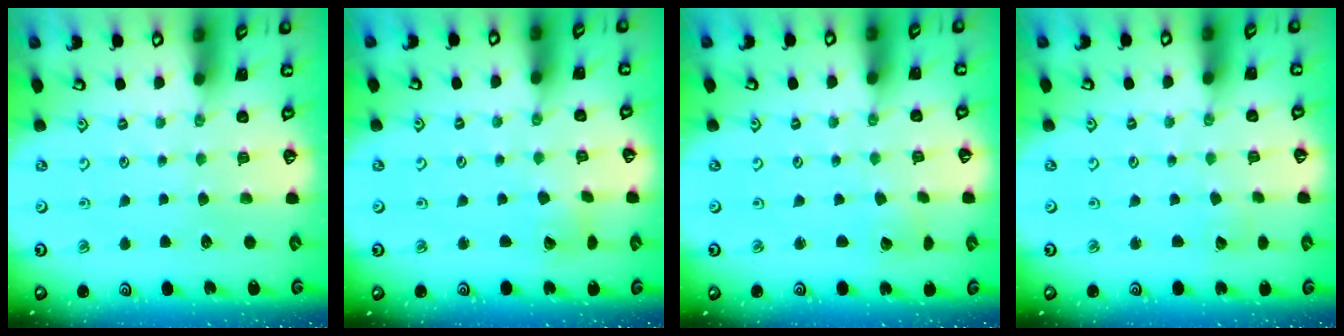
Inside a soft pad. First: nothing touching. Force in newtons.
{"total": 3.6, "press": 3.6, "slide": 0.3}
{"total": 2.4, "press": 2.4, "slide": 0.2}
{"total": 2.0, "press": 2.0, "slide": 0.2}